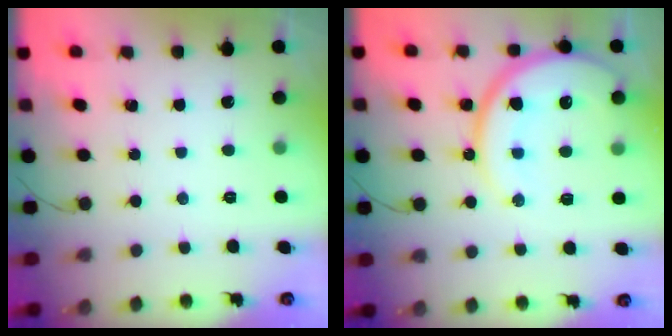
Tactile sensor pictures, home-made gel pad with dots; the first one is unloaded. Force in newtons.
{"total": 15.4, "press": 15.3, "slide": 1.6}